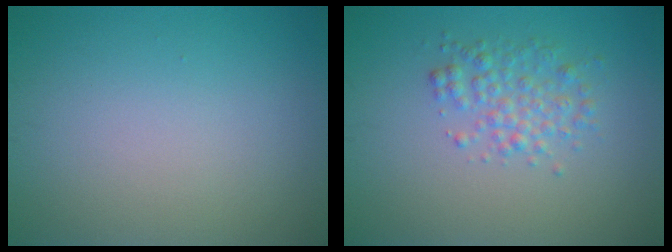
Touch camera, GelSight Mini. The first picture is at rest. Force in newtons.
{"total": 2.6, "press": 2.6, "slide": 0.0}